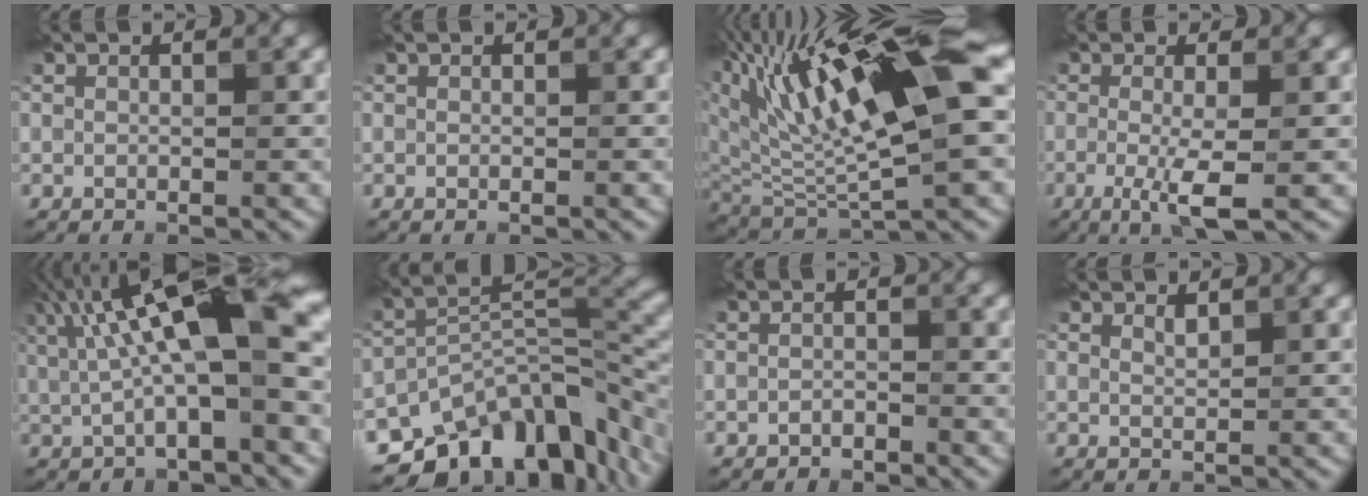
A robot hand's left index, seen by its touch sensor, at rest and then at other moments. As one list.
[{"total": 0.0}, {"total": 13.4, "force": [5.0, 3.6, 11.9], "torque": [-0.203, 0.008, 0.087]}, {"total": 3.9, "force": [-1.0, 0.6, 3.7], "torque": [-0.072, -0.011, -0.019]}, {"total": 11.8, "force": [2.7, 3.2, 11.0], "torque": [-0.171, 0.024, 0.038]}, {"total": 13.1, "force": [-9.1, 6.1, 7.2], "torque": [-0.116, -0.003, -0.151]}, {"total": 0.8, "force": [-0.7, 0.4, 0.2], "torque": [-0.002, 0.001, -0.012]}, {"total": 0.8, "force": [0.7, 0.2, 0.3], "torque": [-0.007, -0.003, 0.014]}]